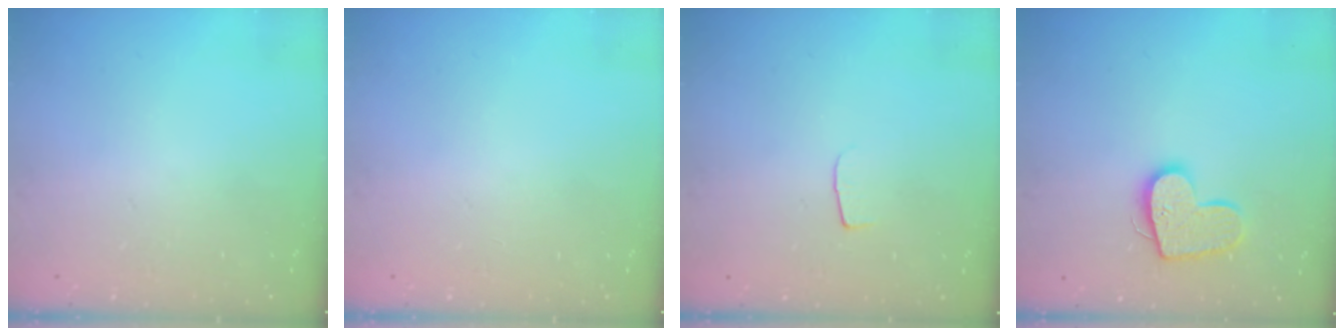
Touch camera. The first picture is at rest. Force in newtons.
{"total": 0.0}
{"total": 4.3, "press": 4.3, "slide": 0.4}
{"total": 13.0, "press": 13.0, "slide": 0.9}